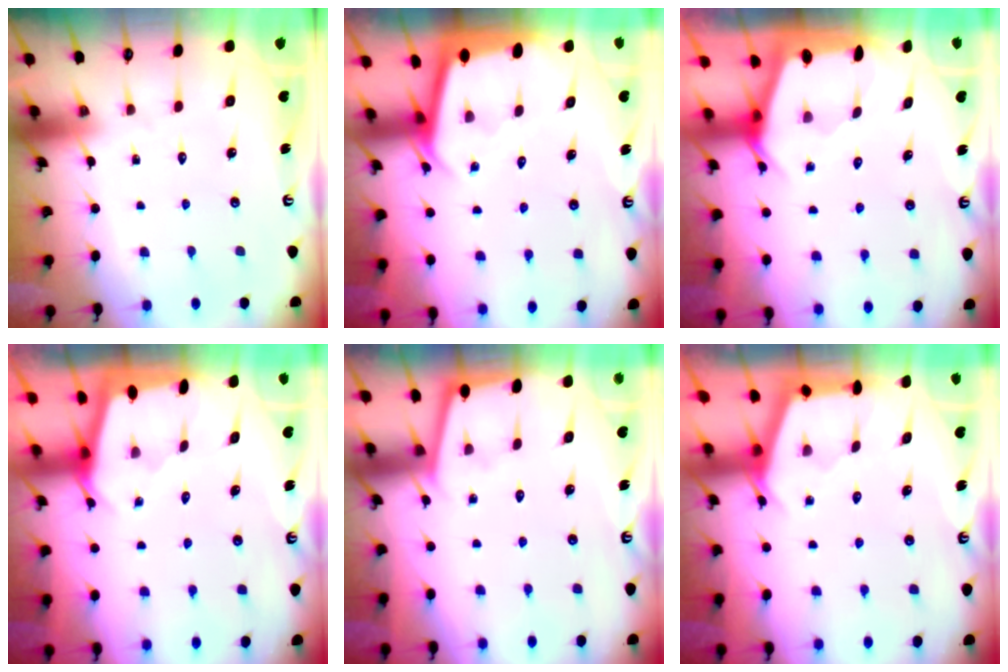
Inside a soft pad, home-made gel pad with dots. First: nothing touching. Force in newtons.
{"total": 2.3, "press": 2.3, "slide": 0.1}
{"total": 2.3, "press": 2.3, "slide": 0.3}
{"total": 1.8, "press": 1.7, "slide": 0.1}
{"total": 1.8, "press": 1.8, "slide": 0.4}
{"total": 2.9, "press": 2.8, "slide": 0.3}